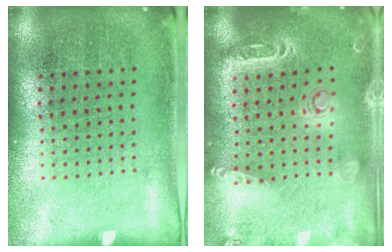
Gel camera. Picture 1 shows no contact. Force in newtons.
{"total": 2.0, "press": 1.9, "slide": 0.6}